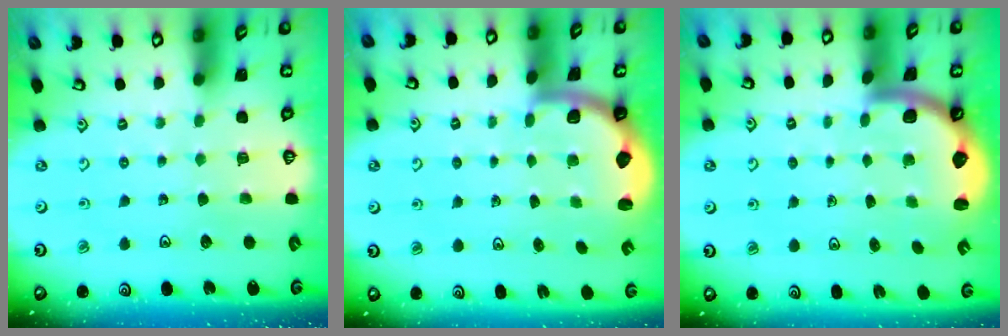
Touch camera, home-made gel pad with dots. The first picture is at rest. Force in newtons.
{"total": 1.9, "press": 1.8, "slide": 0.5}
{"total": 2.4, "press": 2.4, "slide": 0.3}